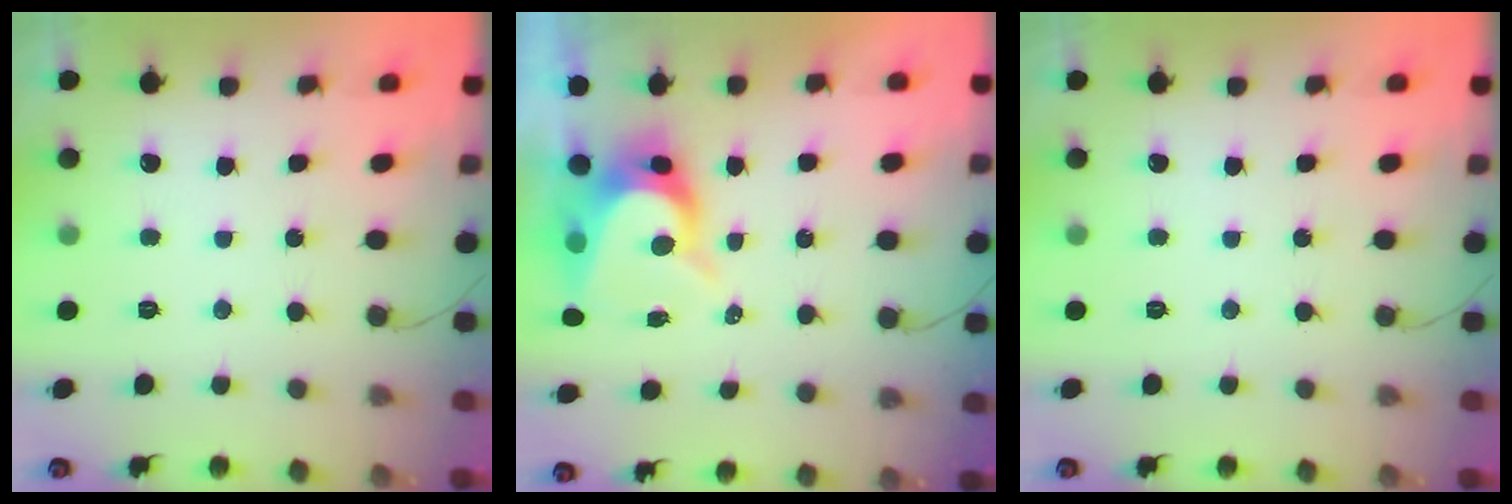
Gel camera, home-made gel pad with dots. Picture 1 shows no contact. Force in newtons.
{"total": 8.0, "press": 7.9, "slide": 0.7}
{"total": 0.0}